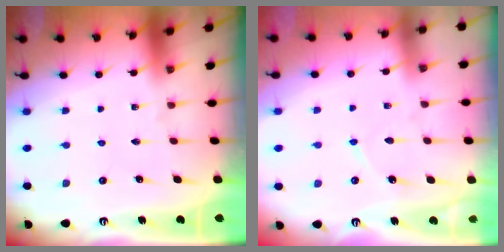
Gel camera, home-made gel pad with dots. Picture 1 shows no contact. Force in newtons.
{"total": 4.0, "press": 4.0, "slide": 0.4}